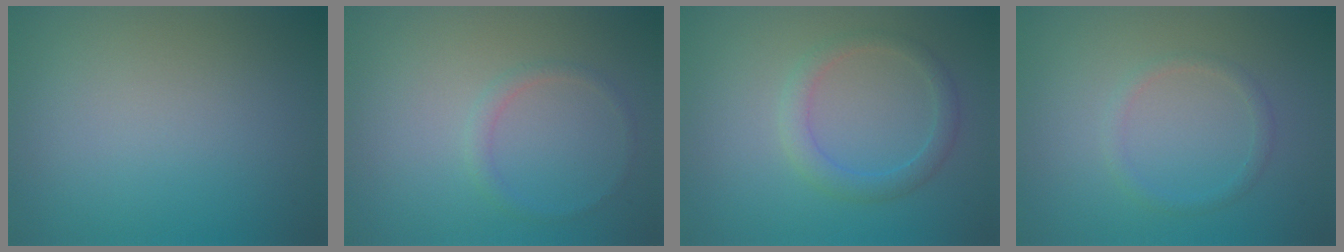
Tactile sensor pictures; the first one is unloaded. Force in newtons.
{"total": 1.0, "press": 1.0, "slide": 0.1}
{"total": 2.3, "press": 2.2, "slide": 0.1}
{"total": 1.2, "press": 1.2, "slide": 0.1}